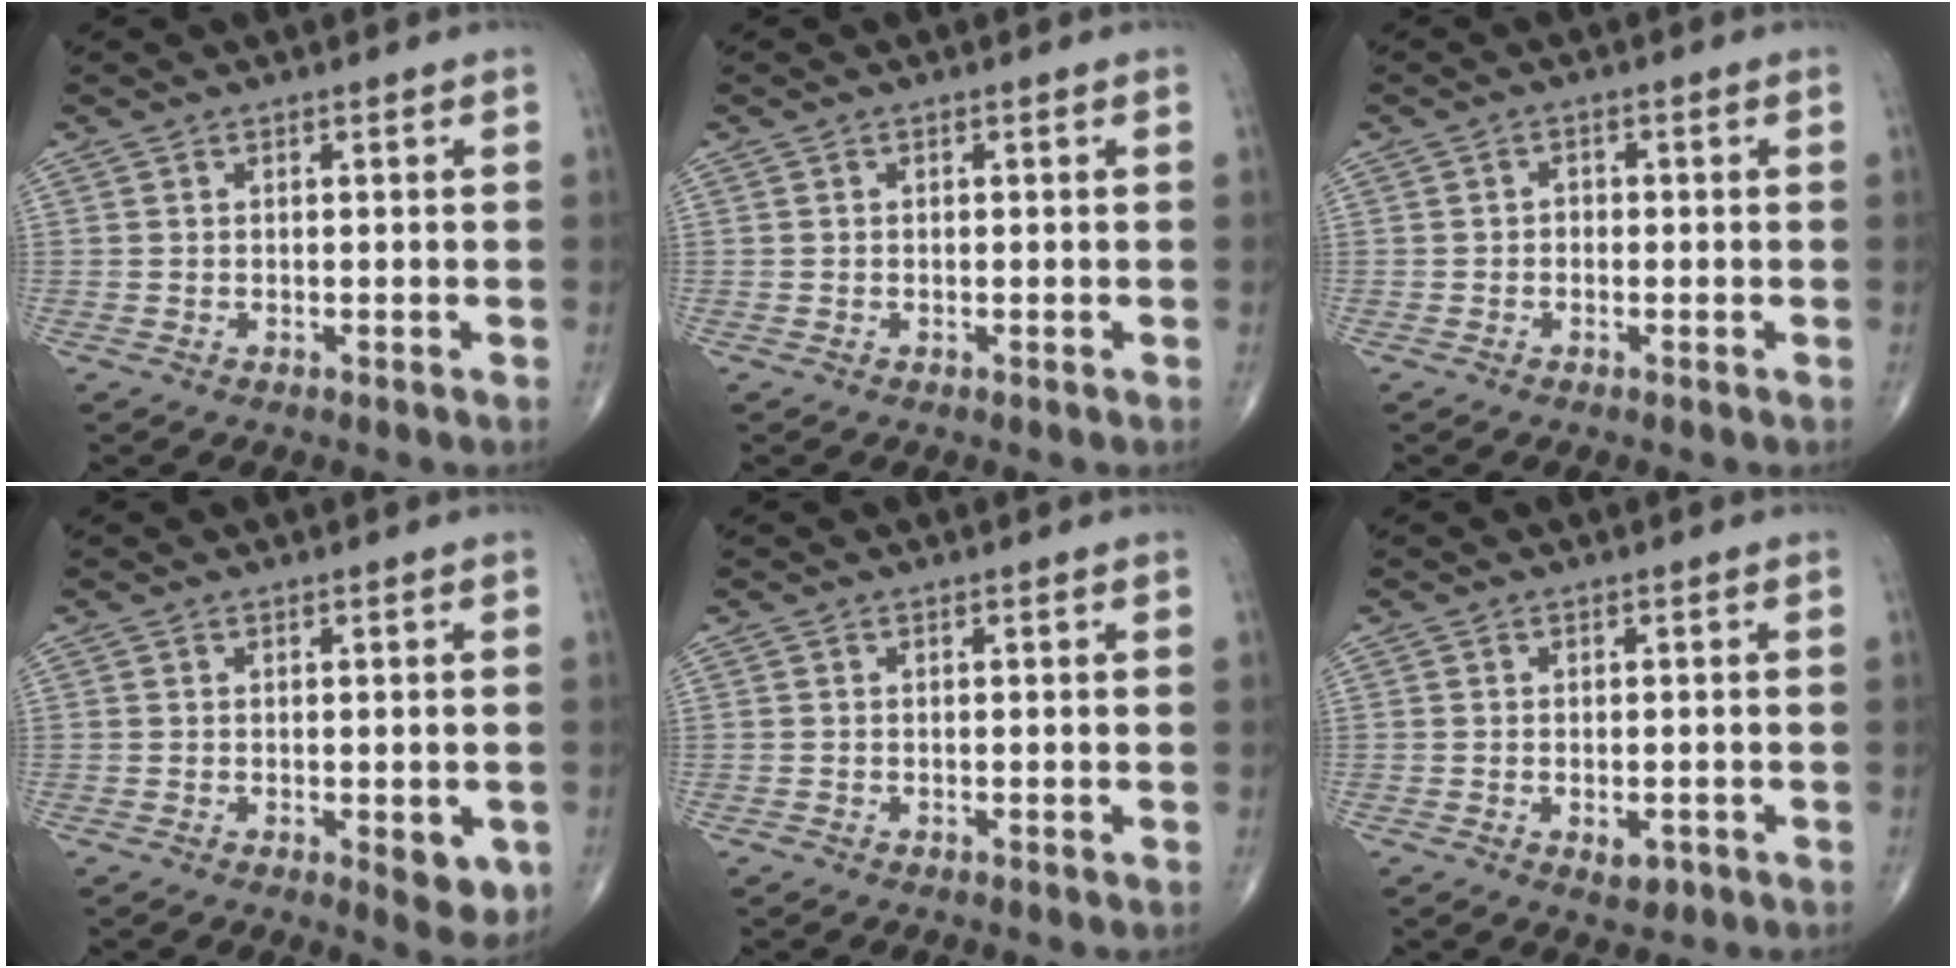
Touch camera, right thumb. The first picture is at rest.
{"total": 0.0}
{"total": 1.3, "force": [-0.4, 1.1, 0.6], "torque": [0.001, 0.006, -0.010]}
{"total": 5.1, "force": [-1.3, 2.2, 4.4], "torque": [-0.038, -0.009, -0.012]}
{"total": 0.0}
{"total": 2.6, "force": [-1.0, 1.4, 1.9], "torque": [-0.024, 0.000, -0.010]}